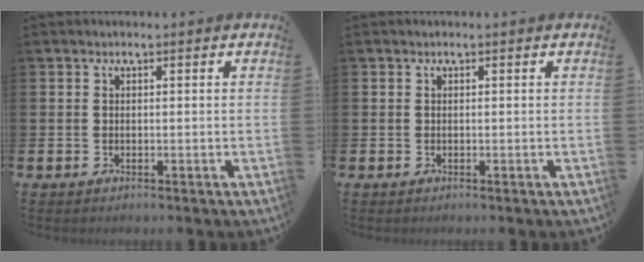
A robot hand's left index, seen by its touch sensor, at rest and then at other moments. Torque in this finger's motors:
{"motor_torque": [0.00, 0.00, 0.00, 0.01]}